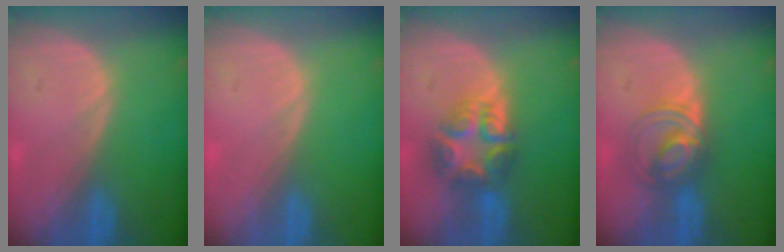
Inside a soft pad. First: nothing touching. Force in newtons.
{"total": 0.0}
{"total": 7.6, "press": 6.7, "slide": 3.6}
{"total": 5.5, "press": 5.5, "slide": 0.6}